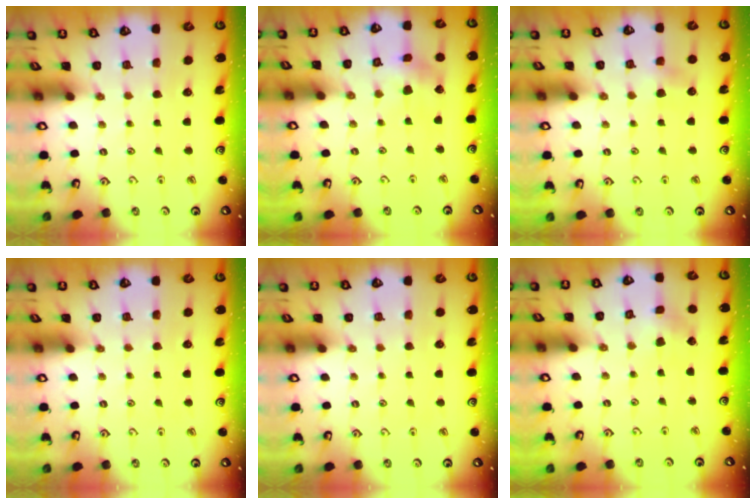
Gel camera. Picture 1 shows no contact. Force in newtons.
{"total": 5.4, "press": 5.3, "slide": 0.7}
{"total": 4.4, "press": 4.4, "slide": 0.5}
{"total": 0.0}
{"total": 0.0}
{"total": 2.8, "press": 2.8, "slide": 0.4}